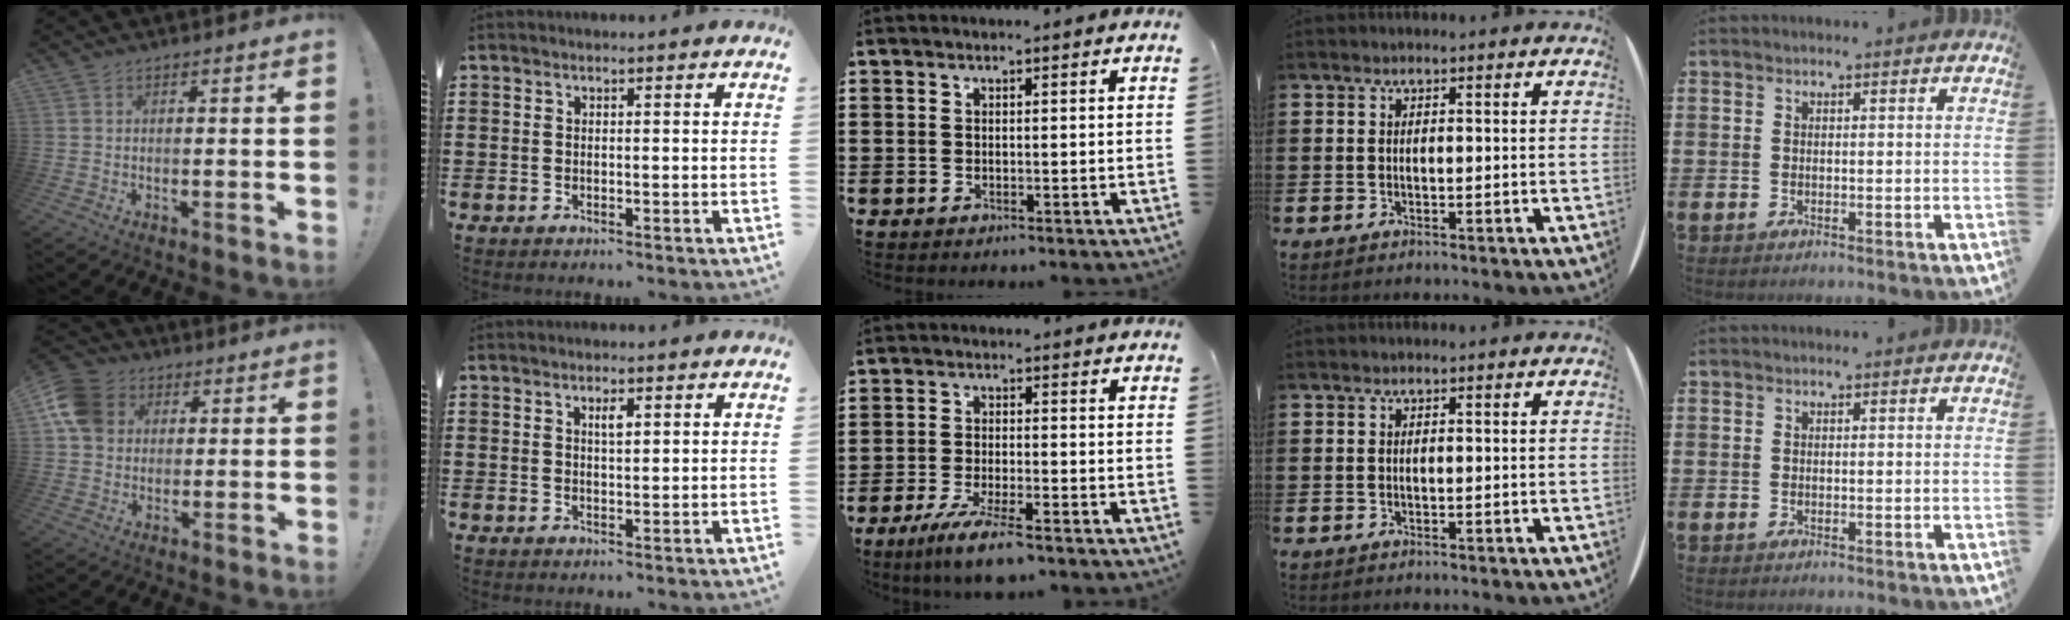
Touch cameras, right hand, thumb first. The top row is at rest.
{"thumb": {"total": 10.8, "force": [2.6, 9.2, 5.1], "torque": [-0.095, 0.002, 0.055]}, "index": {"total": 1.7, "force": [0.8, 0.5, 1.4], "torque": [-0.022, 0.000, 0.010]}, "middle": {"total": 5.5, "force": [-4.2, 0.4, 3.5], "torque": [-0.075, -0.016, -0.080]}}